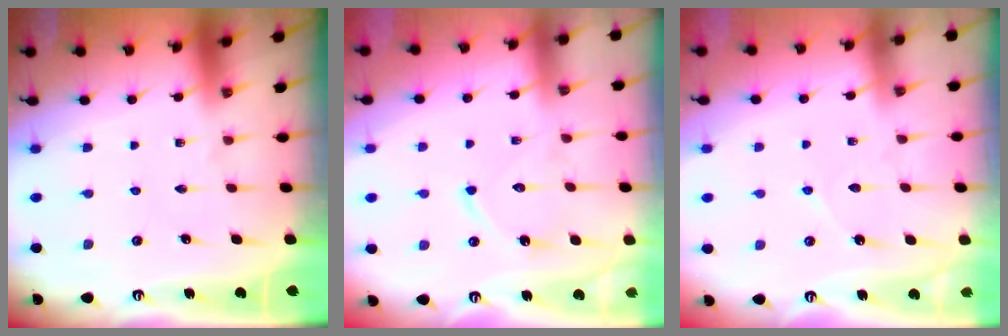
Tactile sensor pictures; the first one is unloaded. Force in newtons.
{"total": 9.9, "press": 9.8, "slide": 0.5}
{"total": 4.0, "press": 4.0, "slide": 0.4}